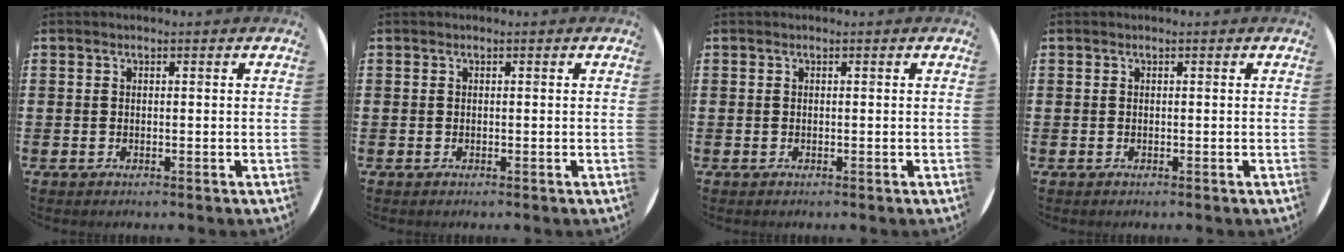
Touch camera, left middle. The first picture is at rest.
{"total": 0.0}
{"total": 0.0}
{"total": 0.0}